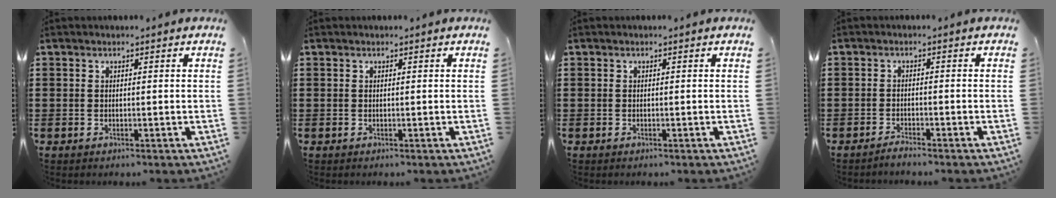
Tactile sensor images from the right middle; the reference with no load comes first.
{"total": 0.0}
{"total": 0.0}
{"total": 1.4, "force": [-1.3, 0.0, 0.5], "torque": [-0.010, -0.002, -0.025]}